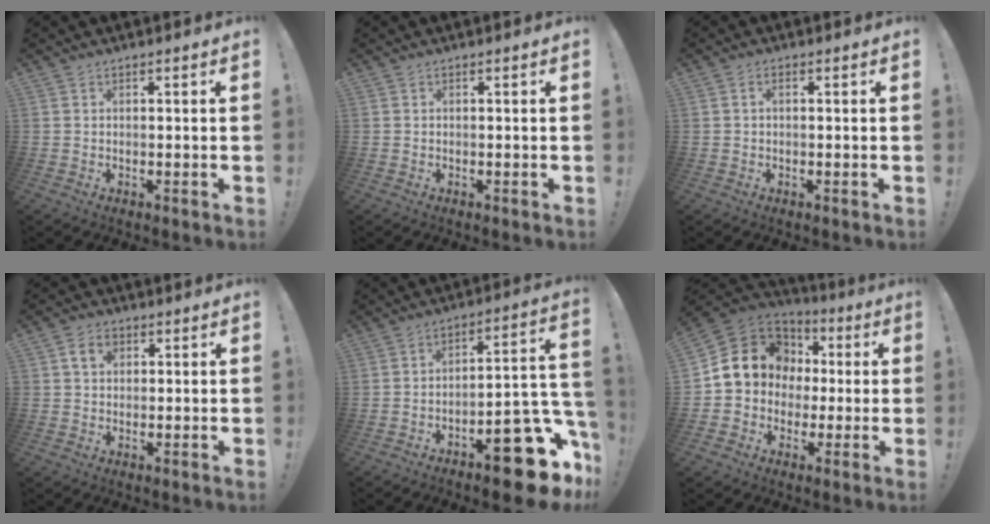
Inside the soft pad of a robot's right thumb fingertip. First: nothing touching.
{"total": 0.0}
{"total": 1.2, "force": [0.0, 0.7, 1.0], "torque": [-0.025, 0.007, 0.000]}
{"total": 4.9, "force": [1.6, 3.7, 2.7], "torque": [-0.043, 0.009, 0.030]}
{"total": 18.7, "force": [-11.5, 6.3, 13.3], "torque": [-0.127, 0.075, -0.178]}
{"total": 15.0, "force": [3.6, 13.0, 6.5], "torque": [-0.101, -0.002, 0.090]}